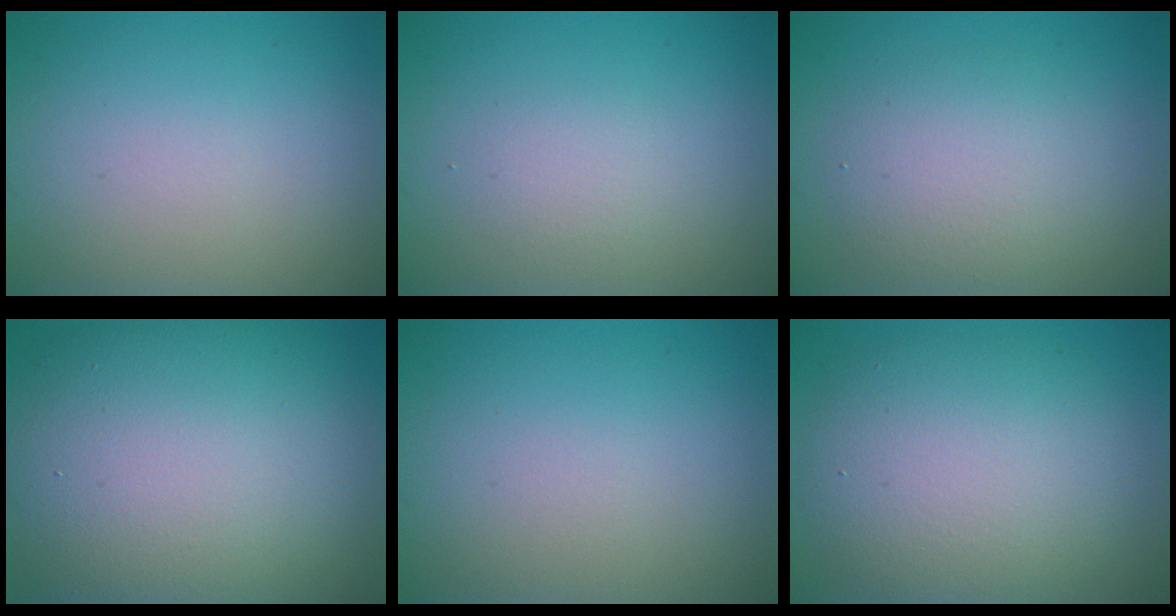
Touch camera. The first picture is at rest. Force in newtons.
{"total": 1.4, "press": 1.4, "slide": 0.1}
{"total": 3.8, "press": 3.7, "slide": 0.3}
{"total": 14.6, "press": 14.5, "slide": 0.7}
{"total": 0.0}
{"total": 8.5, "press": 8.5, "slide": 0.8}